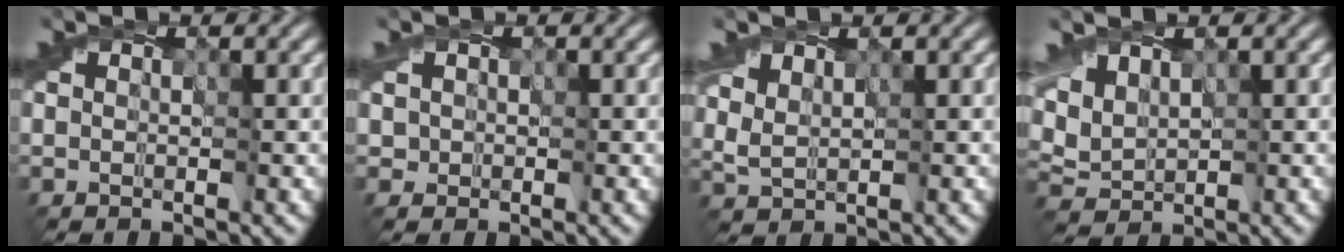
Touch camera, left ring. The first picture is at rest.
{"total": 0.9, "force": [0.2, 0.8, -0.2], "torque": [0.014, 0.002, -0.003]}
{"total": 1.9, "force": [1.6, 1.0, 0.6], "torque": [-0.018, 0.002, 0.037]}
{"total": 3.2, "force": [2.2, 1.9, 1.2], "torque": [-0.044, 0.003, 0.060]}